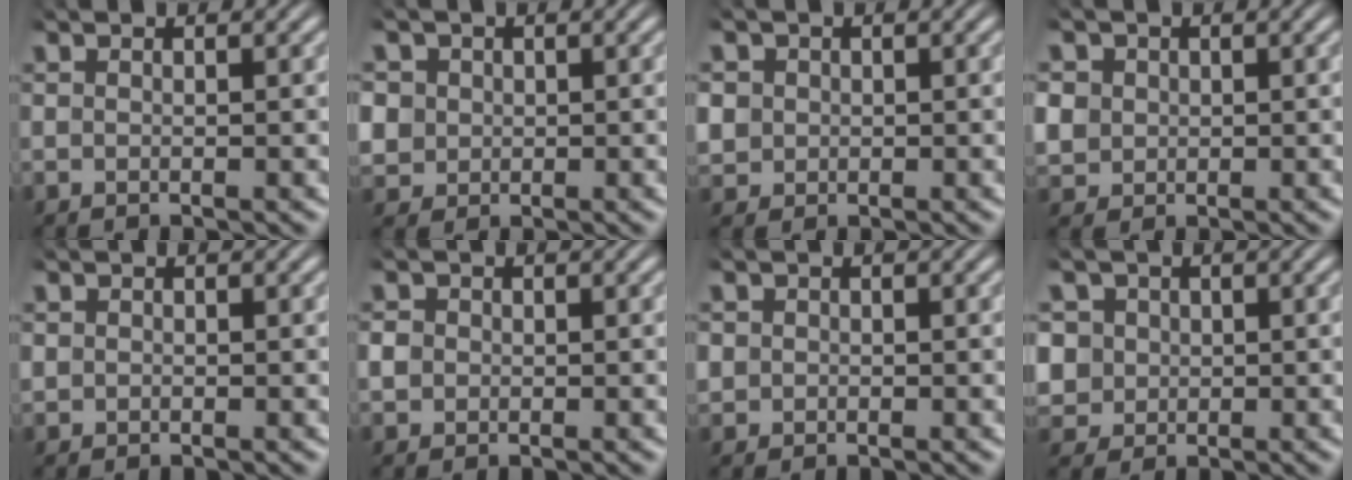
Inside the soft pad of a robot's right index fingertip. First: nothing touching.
{"total": 4.9, "force": [0.2, 4.5, 1.9], "torque": [-0.058, -0.017, 0.011]}
{"total": 3.2, "force": [0.1, 3.0, 1.2], "torque": [-0.039, -0.012, 0.008]}
{"total": 3.9, "force": [0.2, 3.5, 1.5], "torque": [-0.047, -0.013, 0.012]}
{"total": 0.6, "force": [-0.1, 0.6, 0.2], "torque": [-0.009, -0.009, 0.004]}
{"total": 1.6, "force": [-0.2, 1.5, 0.6], "torque": [-0.022, -0.005, -0.001]}
{"total": 1.7, "force": [-0.2, 1.7, 0.4], "torque": [-0.021, -0.012, 0.002]}
{"total": 6.9, "force": [0.1, 6.4, 2.7], "torque": [-0.080, -0.026, 0.009]}